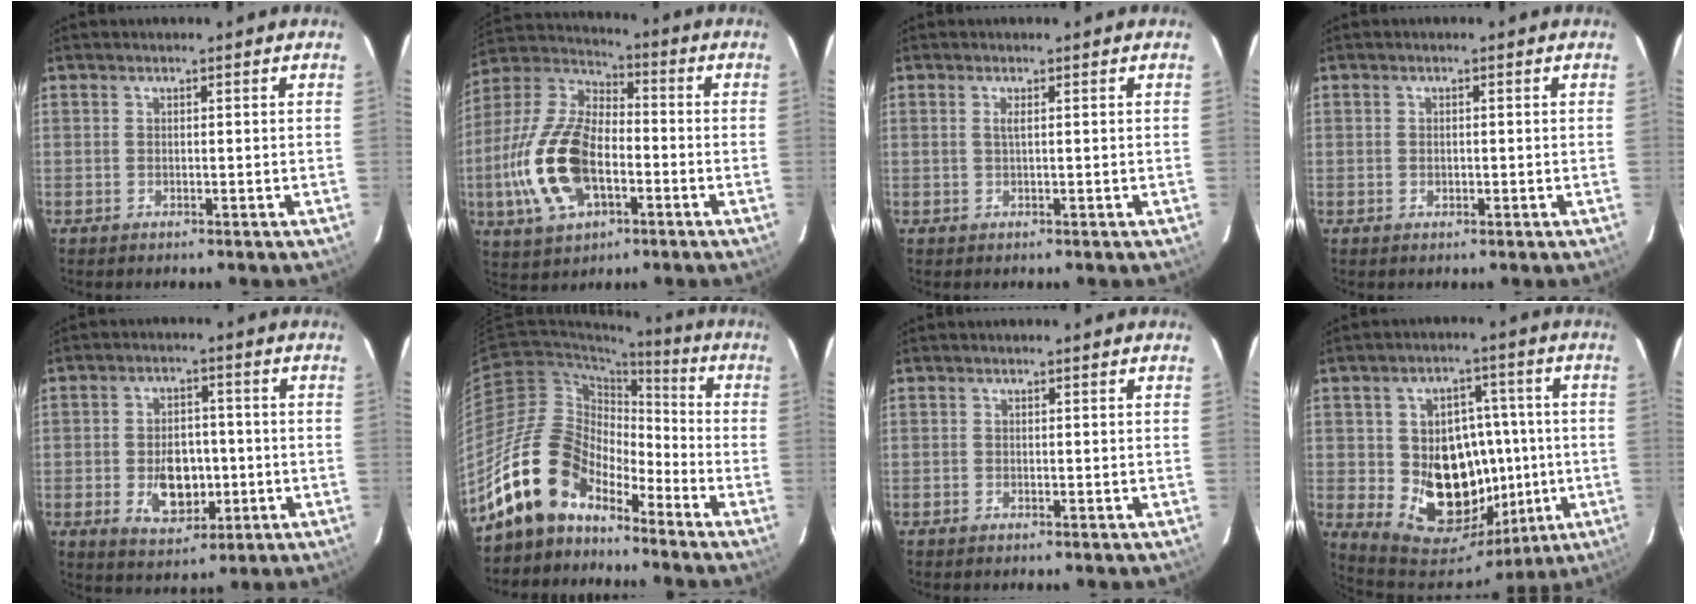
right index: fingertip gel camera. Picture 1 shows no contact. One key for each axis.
{"total": 18.3, "fx": -5.0, "fy": 9.7, "fz": 14.7, "tx": -0.329, "ty": -0.002, "tz": -0.091}
{"total": 0.9, "fx": 0.3, "fy": -0.2, "fz": 0.8, "tx": -0.014, "ty": 0.002, "tz": 0.005}
{"total": 0.9, "fx": -0.1, "fy": 0.8, "fz": 0.3, "tx": -0.003, "ty": 0.001, "tz": -0.002}
{"total": 8.8, "fx": -2.0, "fy": 5.9, "fz": 6.2, "tx": -0.116, "ty": 0.007, "tz": -0.018}
{"total": 14.7, "fx": -11.0, "fy": 7.6, "fz": 6.1, "tx": -0.114, "ty": 0.020, "tz": -0.208}
{"total": 0.0}
{"total": 17.9, "fx": -1.2, "fy": 15.1, "fz": 9.4, "tx": -0.182, "ty": 0.027, "tz": 0.011}